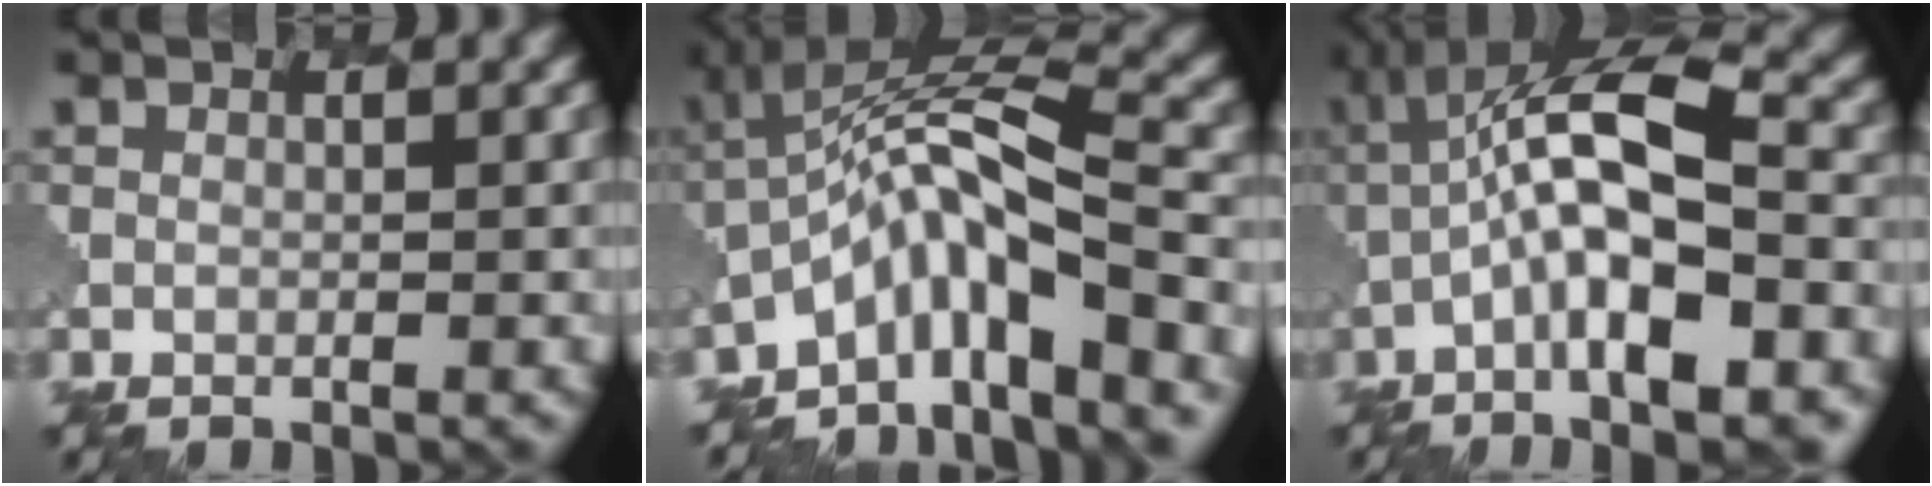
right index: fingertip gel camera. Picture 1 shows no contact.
{"total": 8.1, "force": [-4.3, 1.9, 6.6], "torque": [-0.112, 0.014, -0.078]}
{"total": 10.5, "force": [-2.2, 2.8, 9.8], "torque": [-0.174, 0.020, -0.033]}